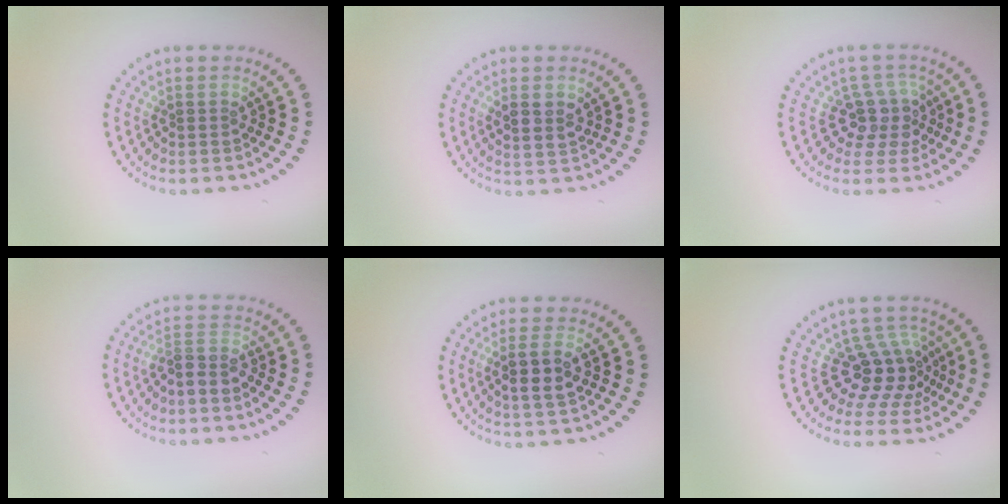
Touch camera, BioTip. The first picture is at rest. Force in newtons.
{"total": 2.2, "press": 2.0, "slide": 0.7}
{"total": 3.6, "press": 2.8, "slide": 2.3}
{"total": 2.4, "press": 1.9, "slide": 1.5}
{"total": 2.8, "press": 2.6, "slide": 0.9}
{"total": 4.3, "press": 2.9, "slide": 3.1}